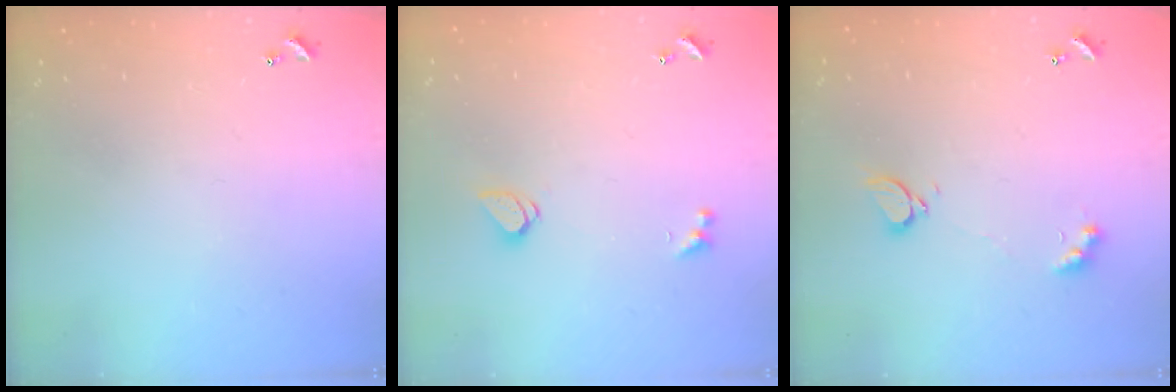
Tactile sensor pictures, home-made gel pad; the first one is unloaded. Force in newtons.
{"total": 1.5, "press": 1.4, "slide": 0.5}
{"total": 2.5, "press": 2.4, "slide": 0.5}